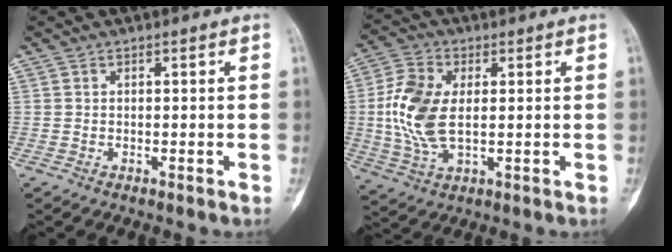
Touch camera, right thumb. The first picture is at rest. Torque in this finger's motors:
{"motor_torque": [-0.72, 1.31, 0.18, -0.07, 0.20]}